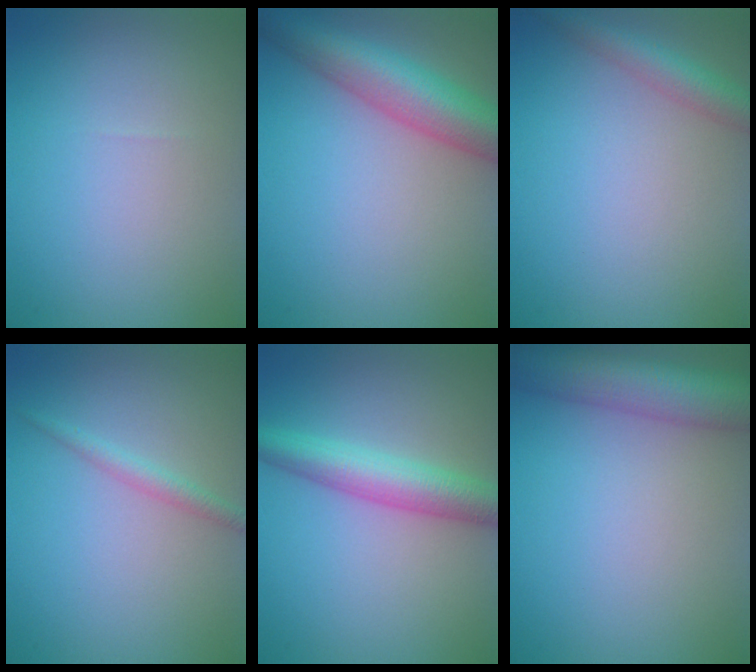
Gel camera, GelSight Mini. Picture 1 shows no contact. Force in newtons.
{"total": 7.2, "press": 7.2, "slide": 0.3}
{"total": 3.2, "press": 3.2, "slide": 0.1}
{"total": 1.4, "press": 1.4, "slide": 0.0}
{"total": 4.7, "press": 4.7, "slide": 0.1}
{"total": 7.5, "press": 7.5, "slide": 0.4}